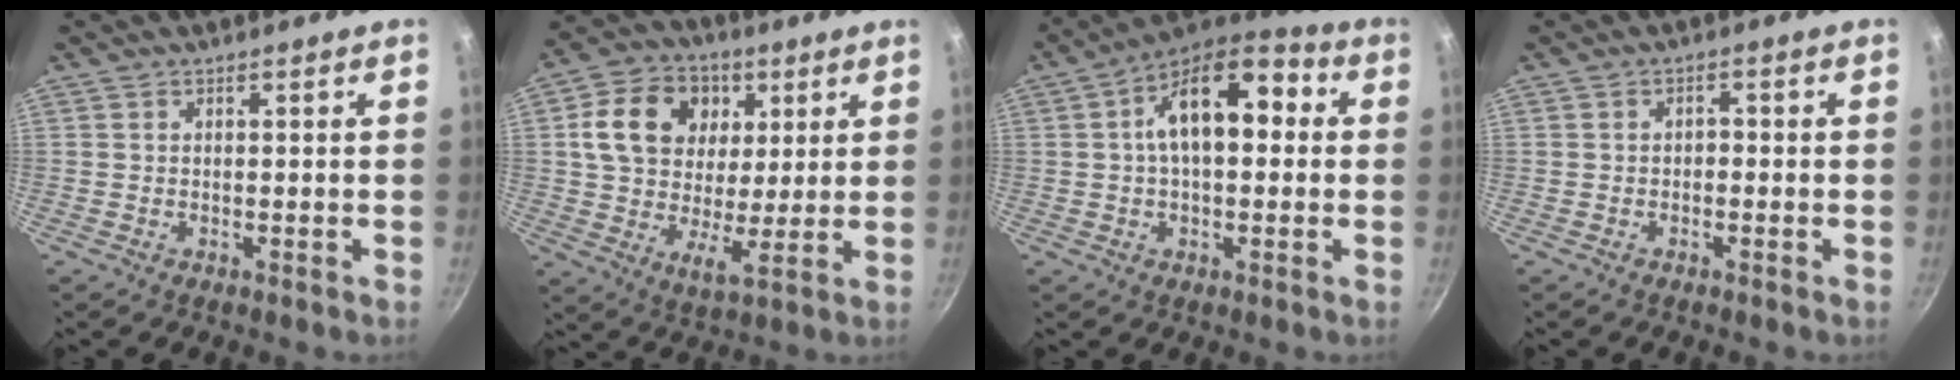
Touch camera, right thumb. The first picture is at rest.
{"total": 16.0, "force": [5.0, 11.9, 9.5], "torque": [-0.143, -0.008, 0.074]}
{"total": 15.7, "force": [2.4, 8.9, 12.7], "torque": [-0.168, 0.035, 0.020]}
{"total": 1.4, "force": [-0.5, 0.9, 0.9], "torque": [-0.011, 0.010, -0.008]}